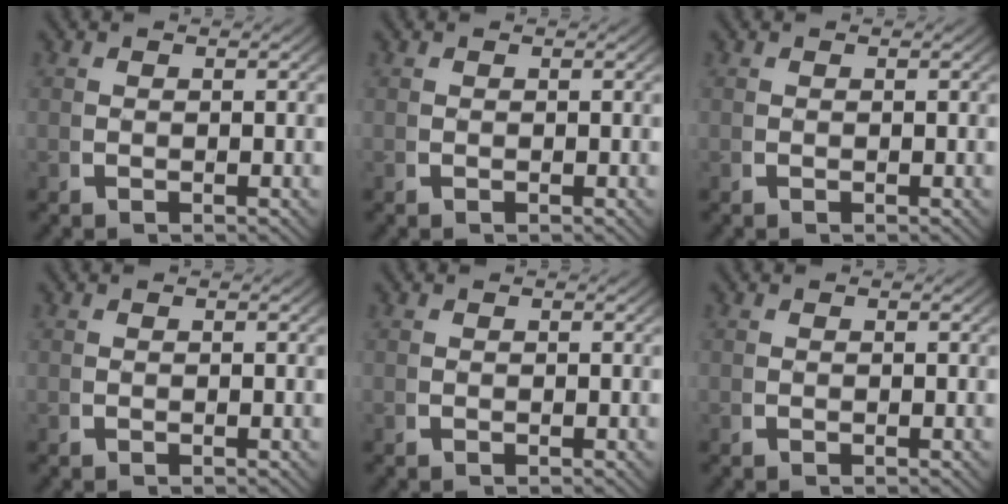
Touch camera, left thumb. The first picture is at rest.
{"total": 0.0}
{"total": 0.0}
{"total": 0.0}
{"total": 0.0}
{"total": 0.0}